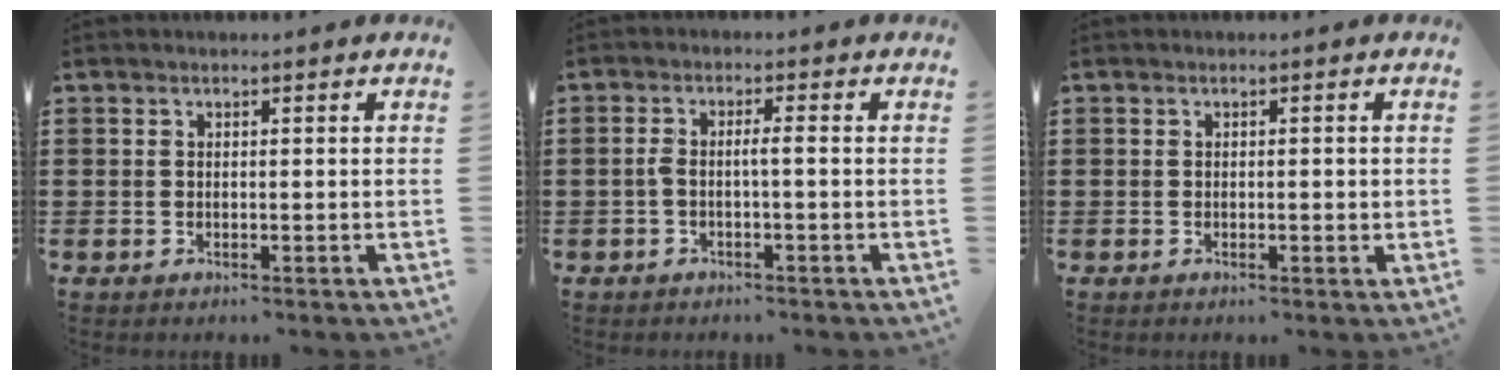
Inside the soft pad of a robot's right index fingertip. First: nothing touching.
{"total": 2.2, "force": [-0.6, 0.2, 2.2], "torque": [-0.050, -0.002, -0.015]}
{"total": 0.9, "force": [-0.1, 0.3, 0.9], "torque": [-0.017, 0.000, -0.003]}